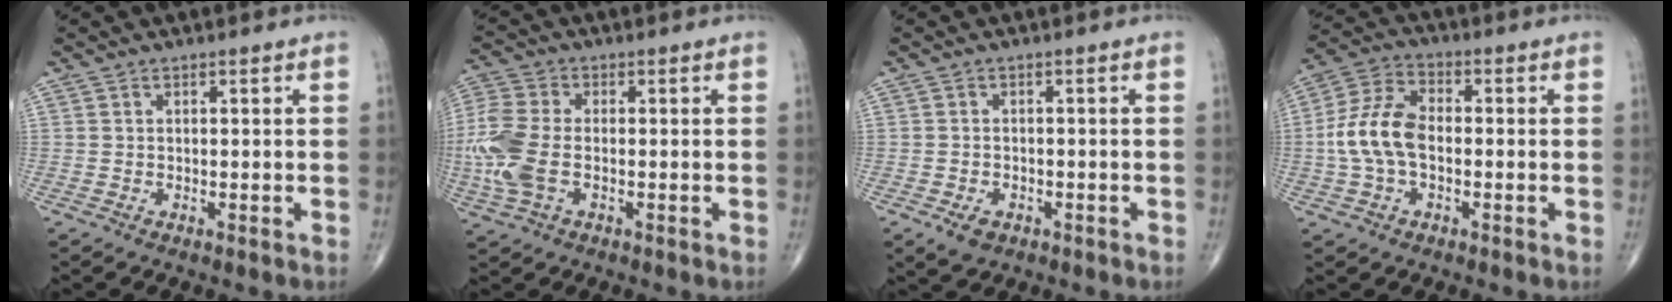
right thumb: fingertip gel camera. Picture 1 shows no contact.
{"total": 11.6, "force": [-2.0, 6.7, 9.3], "torque": [-0.241, 0.007, -0.041]}
{"total": 3.2, "force": [-1.6, 2.2, 1.8], "torque": [-0.026, 0.001, -0.020]}
{"total": 10.8, "force": [-1.0, 6.4, 8.5], "torque": [-0.177, 0.030, -0.027]}